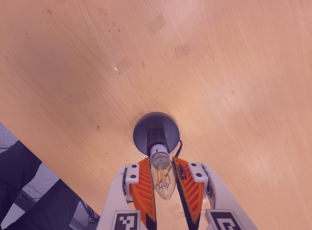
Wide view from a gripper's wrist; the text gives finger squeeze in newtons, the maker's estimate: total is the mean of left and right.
{"total": 11.1, "left": 10.4, "right": 11.8}